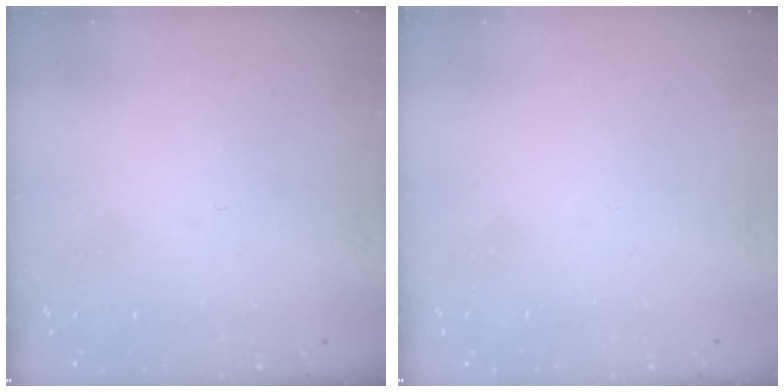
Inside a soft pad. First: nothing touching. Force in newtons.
{"total": 1.6, "press": 1.6, "slide": 0.1}